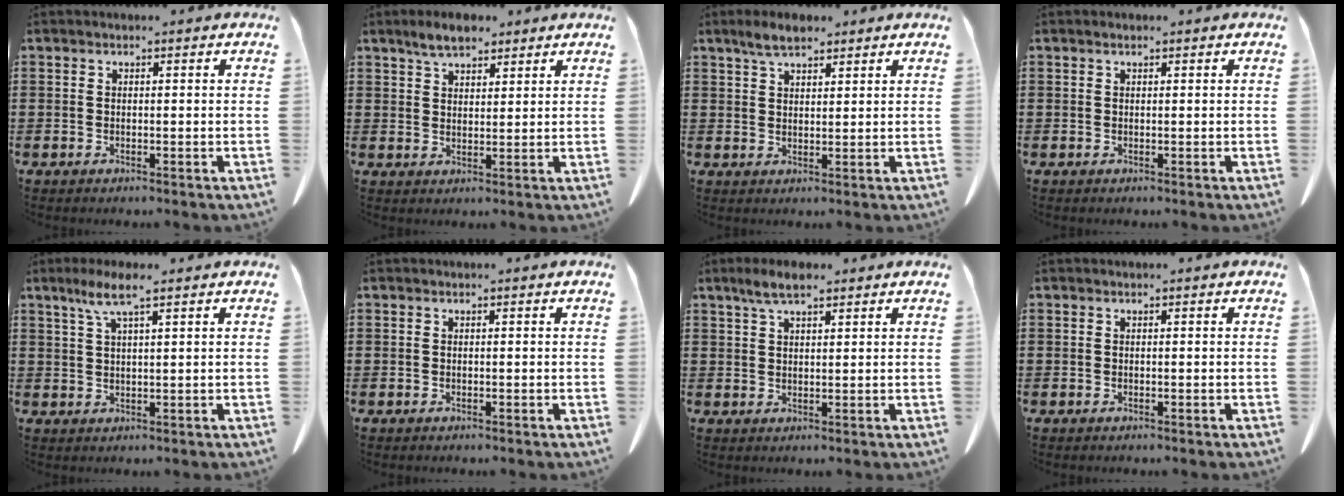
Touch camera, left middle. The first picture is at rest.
{"total": 4.6, "force": [3.6, 1.7, 2.2], "torque": [-0.050, 0.004, 0.067]}
{"total": 3.8, "force": [2.9, 1.2, 2.2], "torque": [-0.049, 0.005, 0.053]}
{"total": 0.0}
{"total": 5.0, "force": [3.0, 0.5, 4.0], "torque": [-0.084, 0.005, 0.052]}
{"total": 0.0}
{"total": 4.3, "force": [2.9, 1.2, 2.9], "torque": [-0.063, 0.006, 0.052]}
{"total": 0.0}